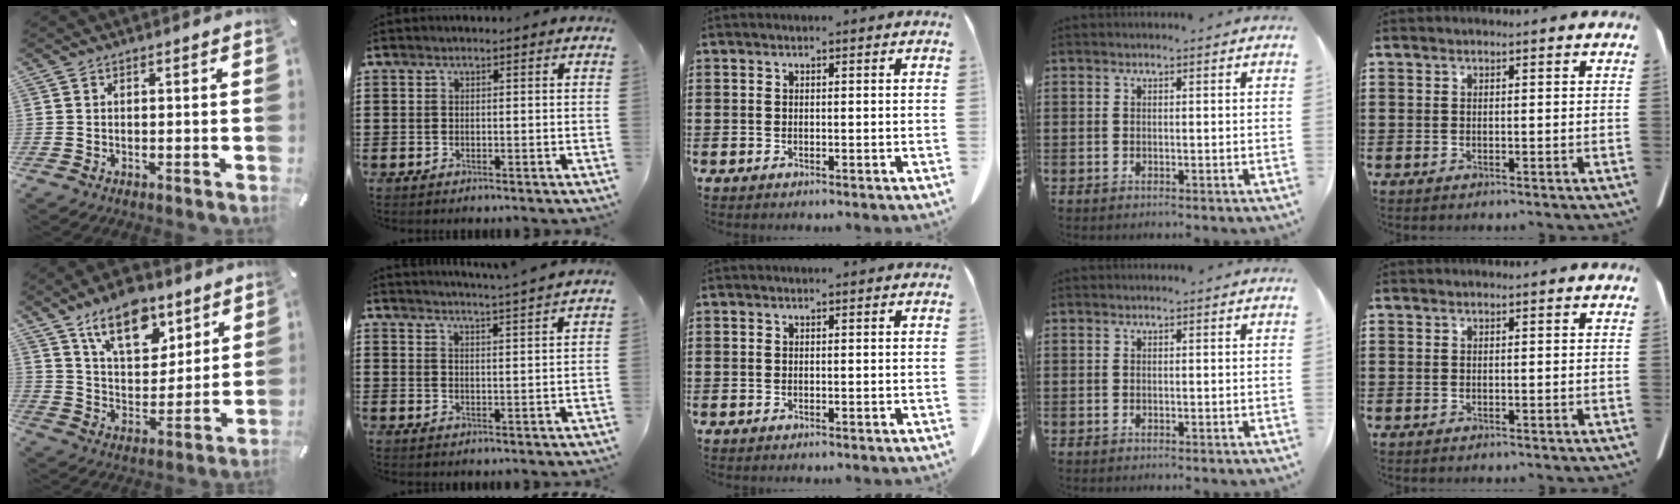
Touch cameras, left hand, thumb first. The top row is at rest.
{"thumb": {"total": 15.1, "force": [9.4, 8.7, 8.1], "torque": [-0.124, -0.043, 0.168]}, "index": {"total": 3.4, "force": [3.2, -0.9, 0.5], "torque": [-0.019, -0.017, 0.058]}}